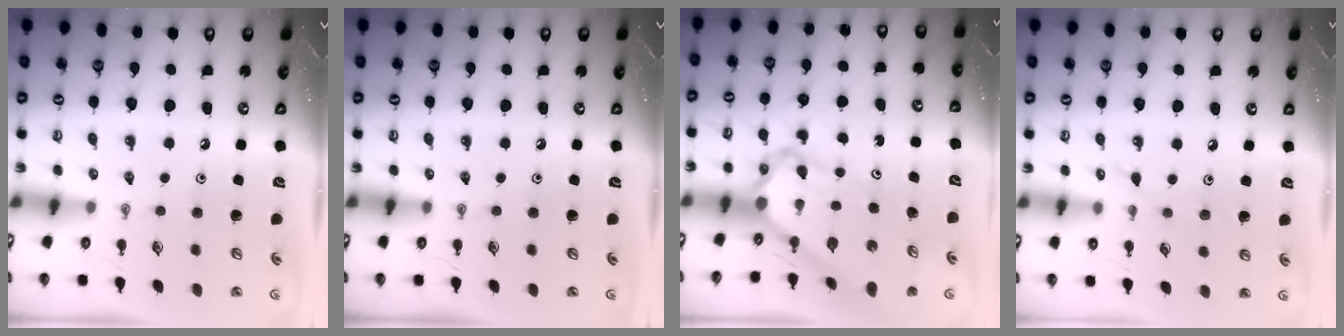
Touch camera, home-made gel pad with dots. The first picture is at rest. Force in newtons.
{"total": 0.0}
{"total": 6.3, "press": 6.3, "slide": 0.4}
{"total": 3.5, "press": 3.5, "slide": 0.4}